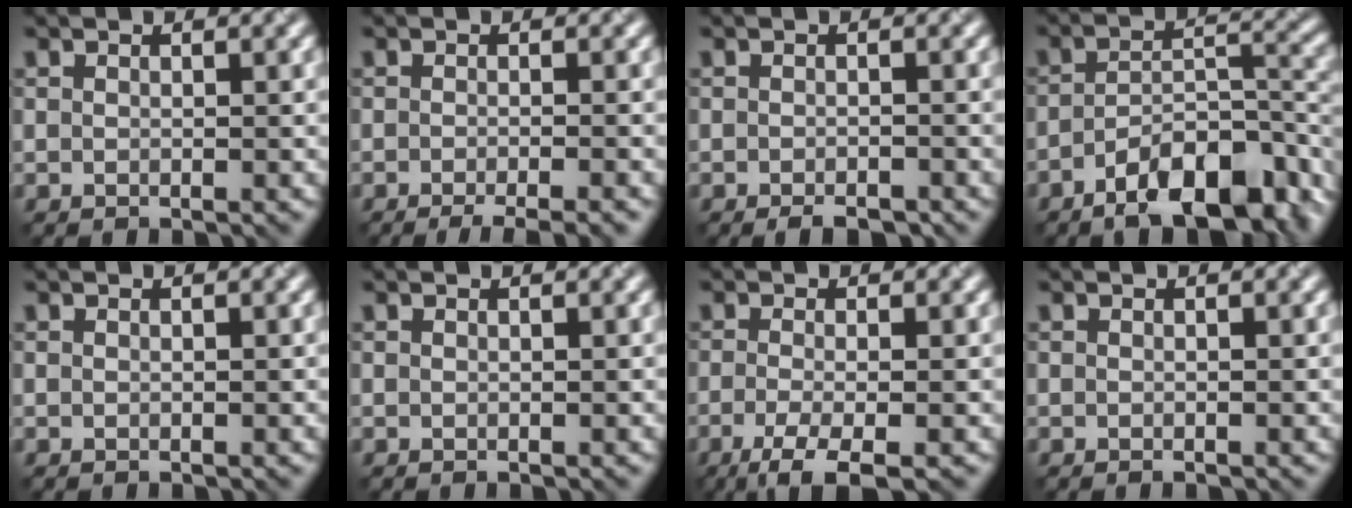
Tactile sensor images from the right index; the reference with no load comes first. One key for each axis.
{"total": 4.0, "fx": -2.7, "fy": 0.9, "fz": 2.8, "tx": -0.028, "ty": 0.001, "tz": -0.038}
{"total": 1.9, "fx": -1.4, "fy": 0.6, "fz": 1.1, "tx": -0.013, "ty": -0.003, "tz": -0.020}
{"total": 10.5, "fx": -6.1, "fy": 4.0, "fz": 7.5, "tx": -0.111, "ty": 0.000, "tz": -0.101}
{"total": 0.0}
{"total": 0.0}
{"total": 4.1, "fx": -2.2, "fy": 1.0, "fz": 3.4, "tx": -0.059, "ty": -0.008, "tz": -0.049}
{"total": 0.0}